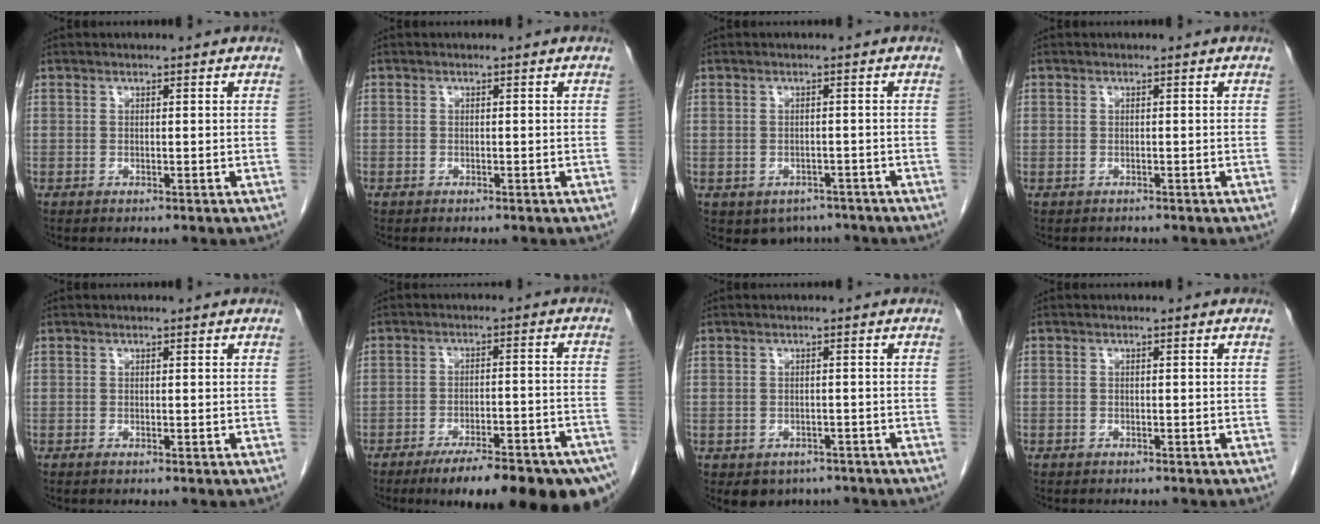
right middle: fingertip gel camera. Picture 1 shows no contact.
{"total": 0.0}
{"total": 4.4, "force": [-3.1, 3.0, 0.8], "torque": [-0.004, 0.004, -0.037]}
{"total": 1.0, "force": [-0.7, 0.7, -0.2], "torque": [-0.014, -0.001, -0.013]}
{"total": 0.5, "force": [-0.4, 0.0, 0.3], "torque": [-0.009, -0.001, -0.009]}
{"total": 19.5, "force": [-14.4, 3.3, 12.8], "torque": [-0.116, 0.002, -0.196]}
{"total": 4.6, "force": [-3.5, 3.0, 0.8], "torque": [-0.004, 0.007, -0.042]}
{"total": 2.6, "force": [-2.2, 1.3, 0.4], "torque": [-0.006, 0.002, -0.027]}